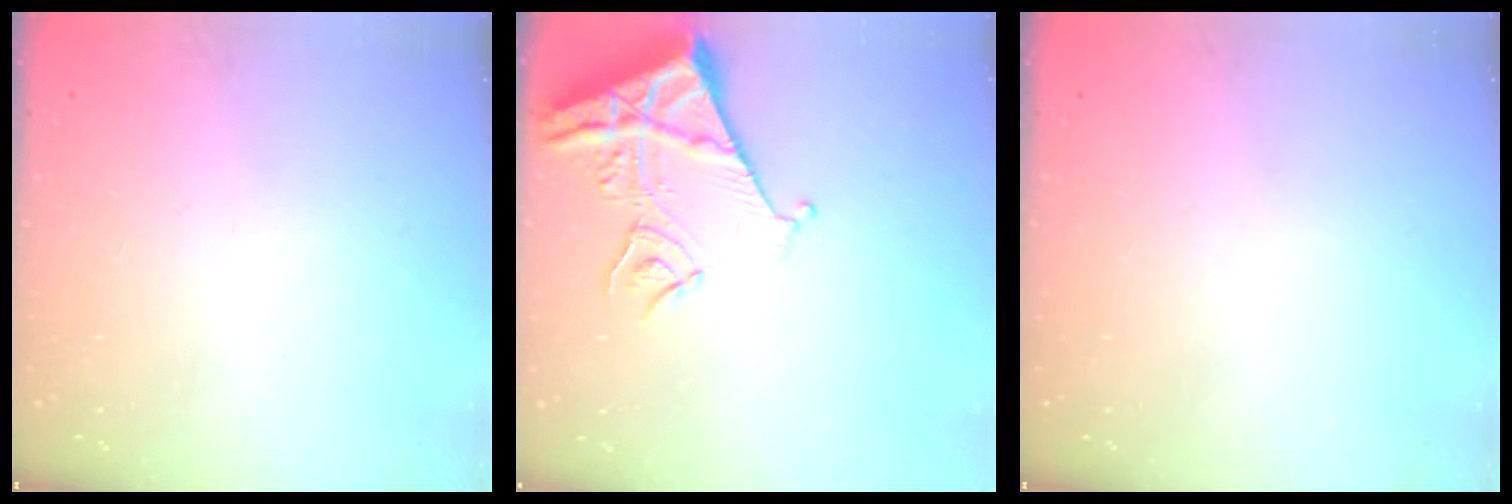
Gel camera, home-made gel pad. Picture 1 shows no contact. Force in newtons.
{"total": 10.5, "press": 10.5, "slide": 1.2}
{"total": 0.0}